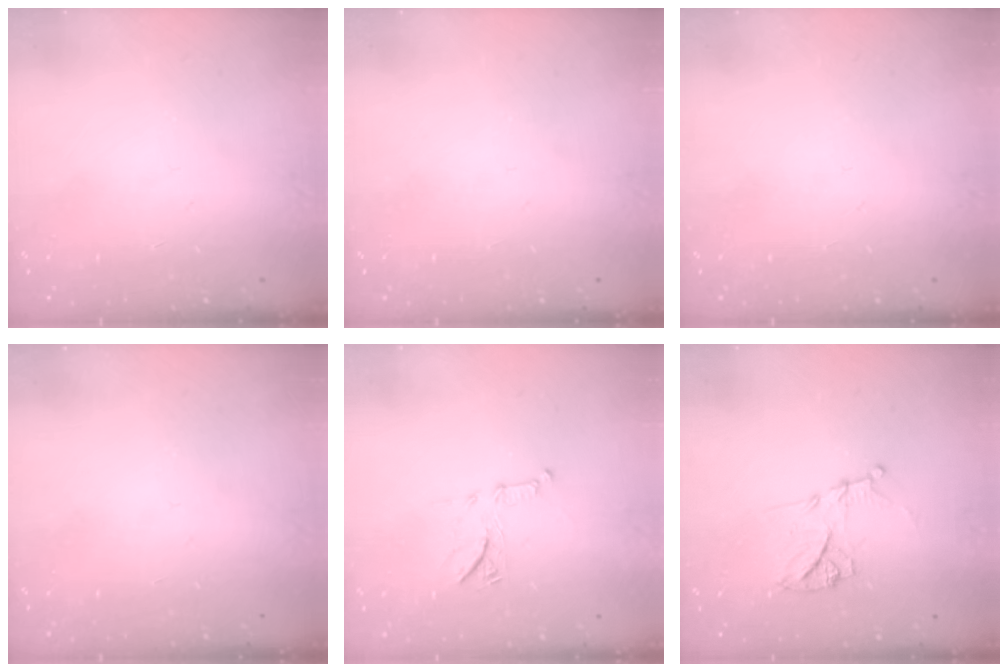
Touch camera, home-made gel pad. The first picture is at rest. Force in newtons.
{"total": 0.0}
{"total": 0.0}
{"total": 0.0}
{"total": 8.6, "press": 8.5, "slide": 1.1}
{"total": 11.4, "press": 11.4, "slide": 0.3}